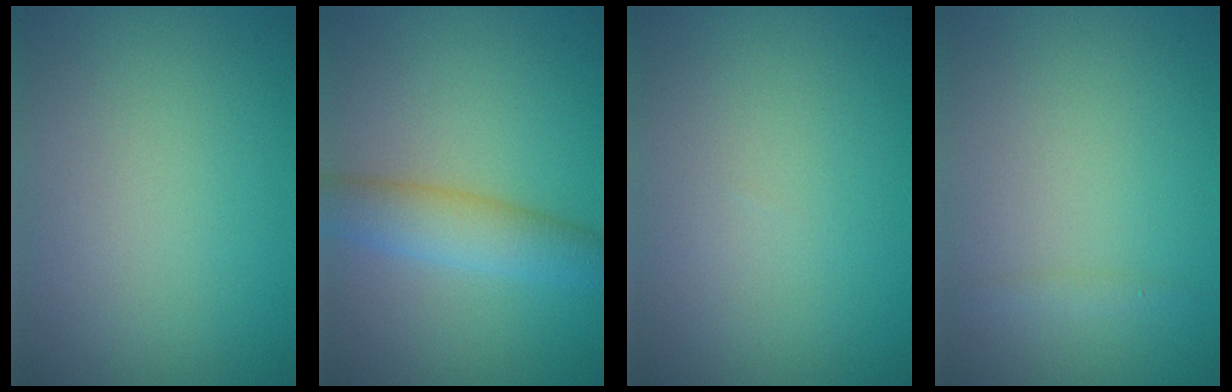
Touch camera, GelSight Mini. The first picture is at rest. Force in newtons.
{"total": 4.1, "press": 4.1, "slide": 0.1}
{"total": 0.0}
{"total": 0.6, "press": 0.6, "slide": 0.0}